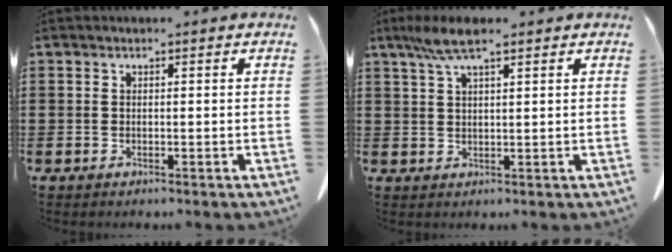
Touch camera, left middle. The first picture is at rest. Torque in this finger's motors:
{"motor_torque": [1.53, 0.61, 0.19, 0.09]}